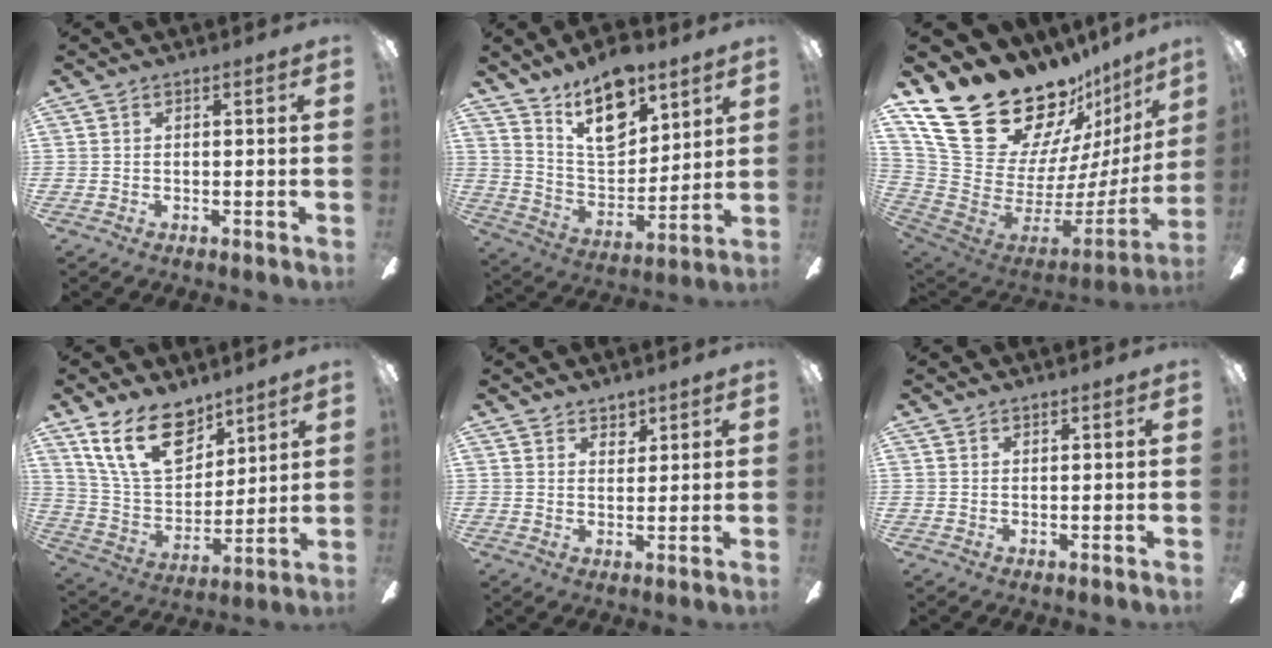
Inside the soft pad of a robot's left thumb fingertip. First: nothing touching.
{"total": 17.0, "force": [11.4, 8.6, 9.3], "torque": [-0.142, -0.064, 0.203]}
{"total": 29.8, "force": [20.2, 14.4, 16.4], "torque": [-0.259, -0.151, 0.409]}
{"total": 18.9, "force": [11.8, 10.3, 10.6], "torque": [-0.208, -0.049, 0.216]}
{"total": 3.6, "force": [3.1, 1.9, 0.1], "torque": [0.005, -0.015, 0.055]}
{"total": 1.0, "force": [0.9, 0.4, 0.0], "torque": [0.000, -0.001, 0.019]}